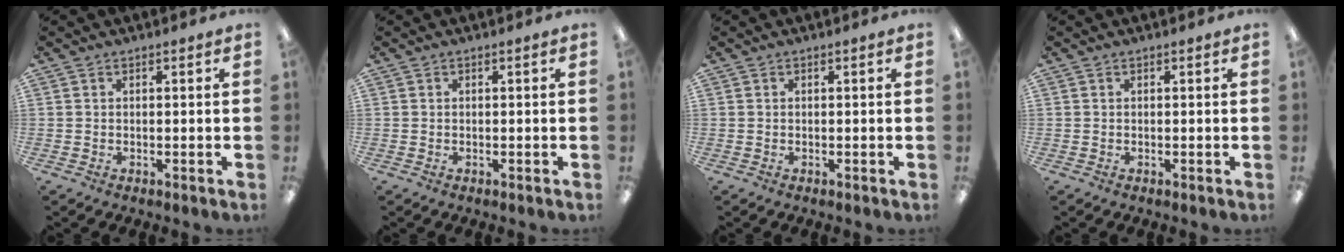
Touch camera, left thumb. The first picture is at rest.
{"total": 0.0}
{"total": 0.0}
{"total": 0.0}